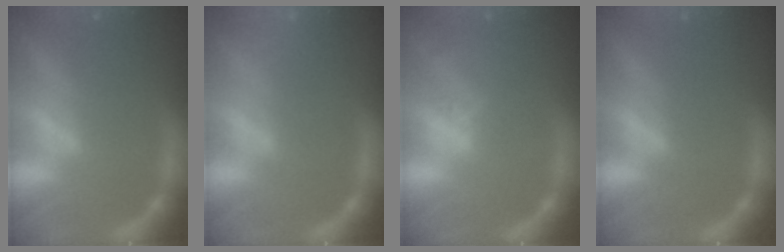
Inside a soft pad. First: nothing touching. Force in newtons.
{"total": 3.5}
{"total": 2.5}
{"total": 0.0}